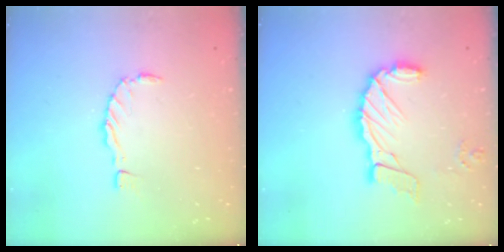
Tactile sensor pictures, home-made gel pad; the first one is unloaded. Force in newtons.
{"total": 12.9, "press": 12.8, "slide": 1.6}